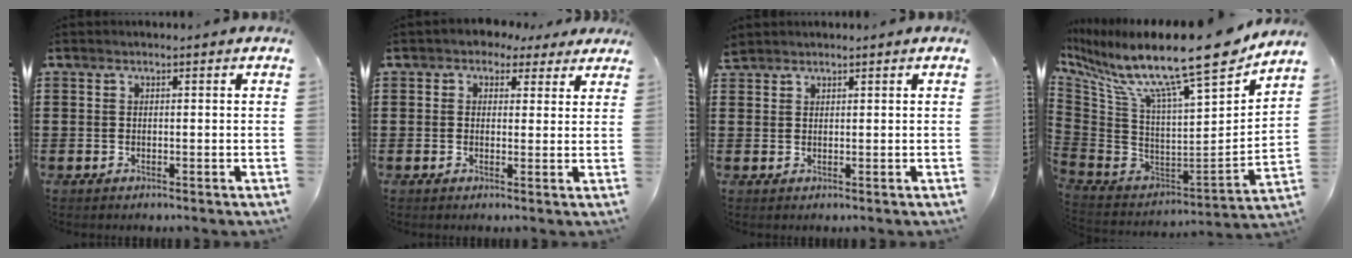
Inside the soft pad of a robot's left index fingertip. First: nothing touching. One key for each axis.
{"total": 2.6, "fx": 1.8, "fy": 1.7, "fz": 0.6, "tx": -0.015, "ty": 0.004, "tz": 0.031}
{"total": 1.7, "fx": 1.6, "fy": 0.4, "fz": 0.0, "tx": -0.005, "ty": 0.002, "tz": 0.032}
{"total": 15.9, "fx": 11.7, "fy": 1.0, "fz": 10.7, "tx": -0.197, "ty": -0.094, "tz": 0.177}